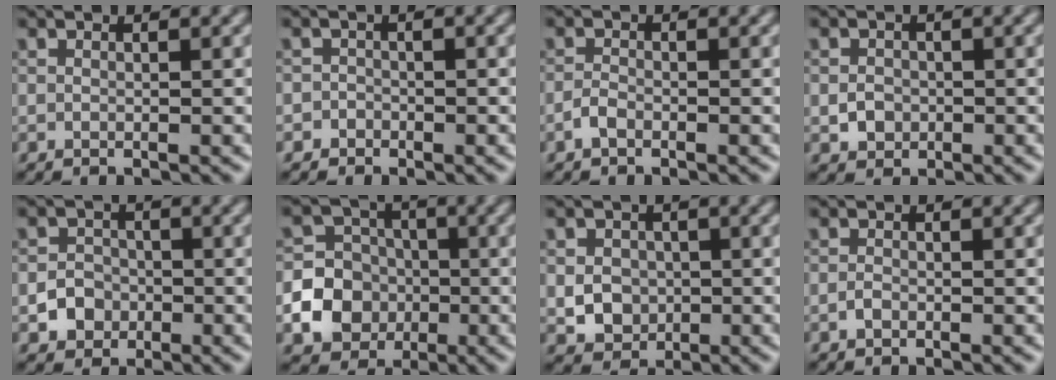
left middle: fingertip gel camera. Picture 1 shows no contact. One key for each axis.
{"total": 1.4, "fx": -0.9, "fy": 1.1, "fz": -0.1, "tx": 0.016, "ty": 0.009, "tz": -0.016}
{"total": 1.1, "fx": -0.8, "fy": 0.4, "fz": 0.6, "tx": -0.013, "ty": 0.002, "tz": -0.018}
{"total": 1.6, "fx": -0.4, "fy": 1.4, "fz": 0.6, "tx": -0.007, "ty": -0.002, "tz": -0.010}
{"total": 2.4, "fx": -0.9, "fy": 2.1, "fz": 0.7, "tx": 0.003, "ty": 0.003, "tz": -0.022}
{"total": 12.8, "fx": -3.9, "fy": 11.9, "fz": 2.7, "tx": -0.078, "ty": -0.026, "tz": -0.083}
{"total": 3.0, "fx": -0.3, "fy": 2.6, "fz": 1.4, "tx": -0.028, "ty": -0.003, "tz": -0.007}
{"total": 0.7, "fx": -0.4, "fy": 0.4, "fz": 0.3, "tx": -0.007, "ty": 0.000, "tz": -0.010}